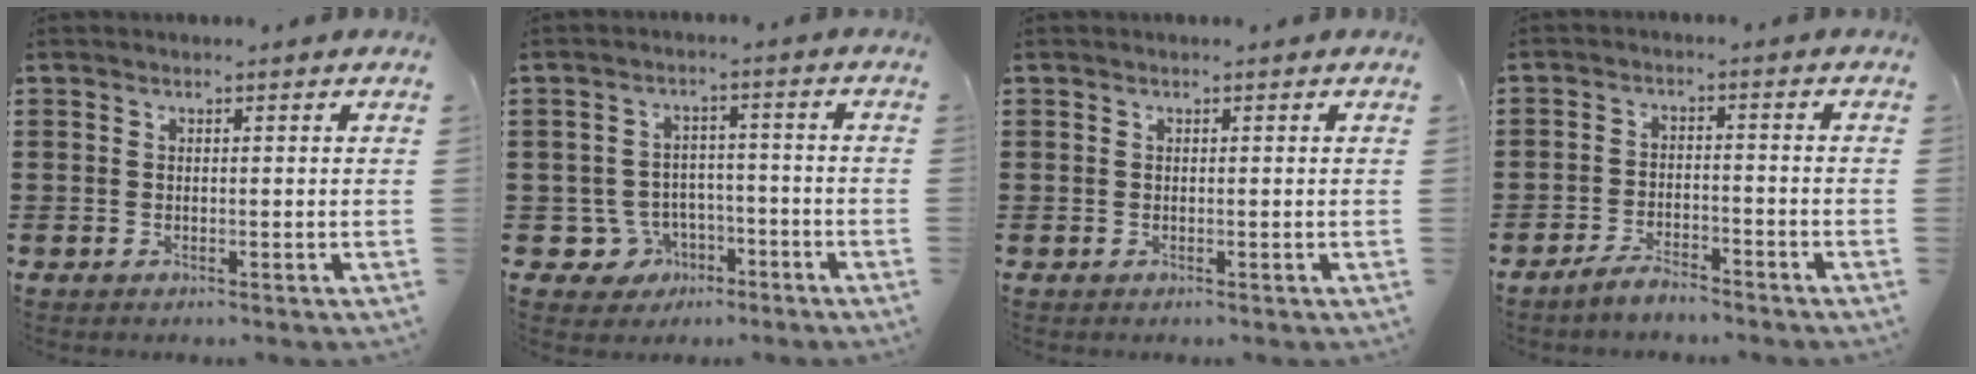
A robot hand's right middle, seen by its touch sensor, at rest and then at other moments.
{"total": 5.2, "force": [-2.9, 4.2, 1.2], "torque": [-0.046, 0.009, -0.057]}
{"total": 0.0}
{"total": 4.0, "force": [-3.8, 0.7, 0.9], "torque": [-0.023, 0.008, -0.079]}